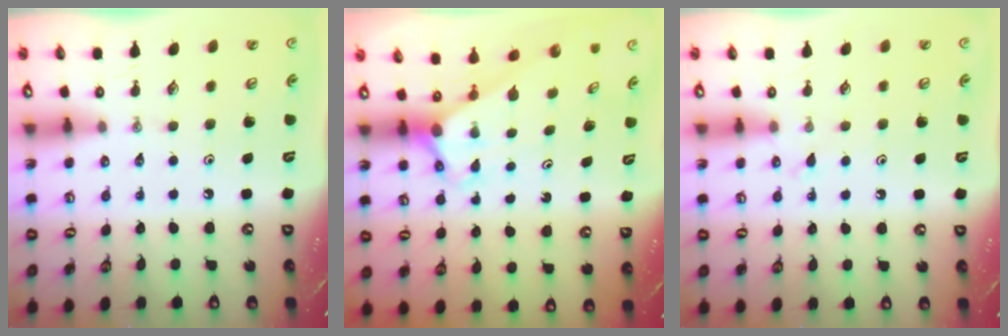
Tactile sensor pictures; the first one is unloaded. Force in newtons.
{"total": 2.7, "press": 2.7, "slide": 0.0}
{"total": 6.3, "press": 6.3, "slide": 0.7}